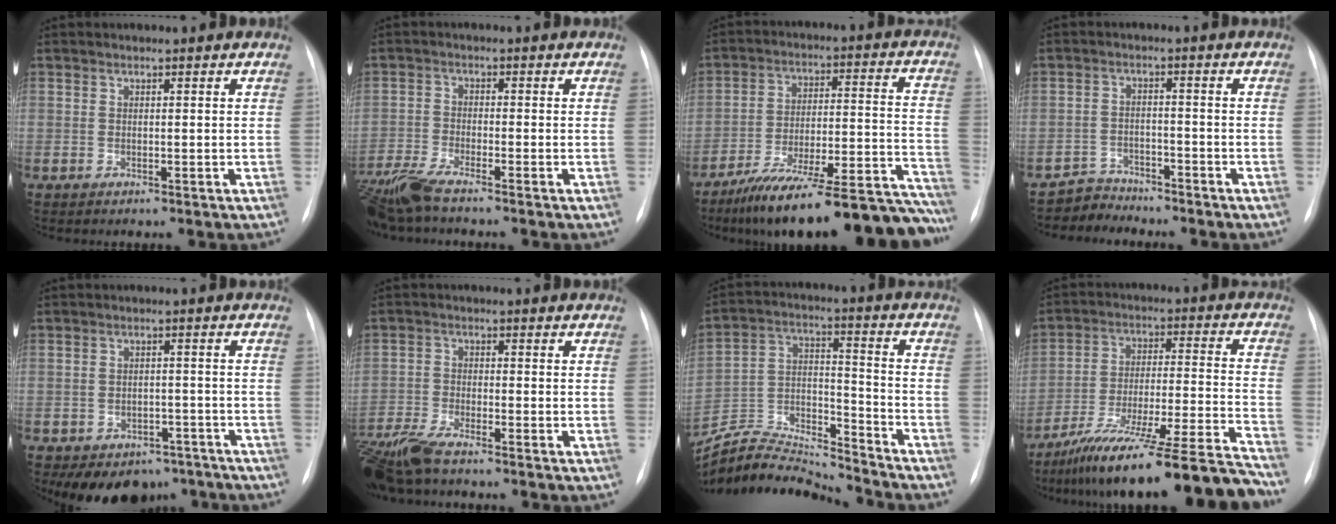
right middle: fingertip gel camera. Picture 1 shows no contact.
{"total": 7.4, "force": [-6.3, 0.3, 3.8], "torque": [-0.083, -0.022, -0.119]}
{"total": 25.1, "force": [-22.2, 3.0, 11.2], "torque": [-0.085, 0.027, -0.324]}
{"total": 3.8, "force": [-3.4, 1.1, -1.3], "torque": [0.028, -0.001, -0.060]}
{"total": 9.8, "force": [-7.1, 6.1, 2.8], "torque": [-0.031, 0.015, -0.088]}
{"total": 8.6, "force": [-7.4, 1.0, 4.4], "torque": [-0.092, -0.023, -0.135]}
{"total": 16.9, "force": [-16.7, 1.0, 1.8], "torque": [-0.031, 0.046, -0.286]}
{"total": 22.9, "force": [-19.8, -0.9, 11.6], "torque": [-0.142, -0.007, -0.313]}